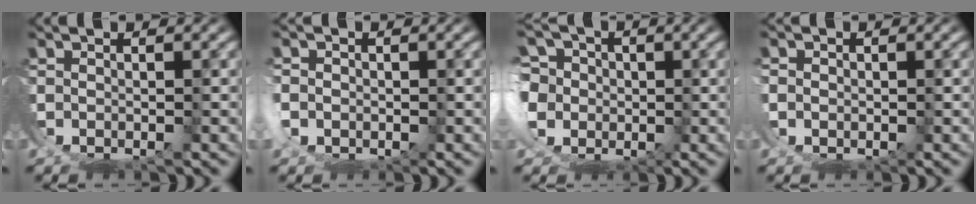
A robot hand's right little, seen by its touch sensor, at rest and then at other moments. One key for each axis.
{"total": 2.3, "fx": -0.8, "fy": 1.9, "fz": 1.0, "tx": -0.038, "ty": -0.009, "tz": -0.015}
{"total": 12.0, "fx": -1.1, "fy": 11.1, "fz": 4.4, "tx": -0.149, "ty": -0.036, "tz": -0.028}
{"total": 2.2, "fx": -0.4, "fy": 1.9, "fz": 1.0, "tx": -0.035, "ty": -0.009, "tz": -0.007}